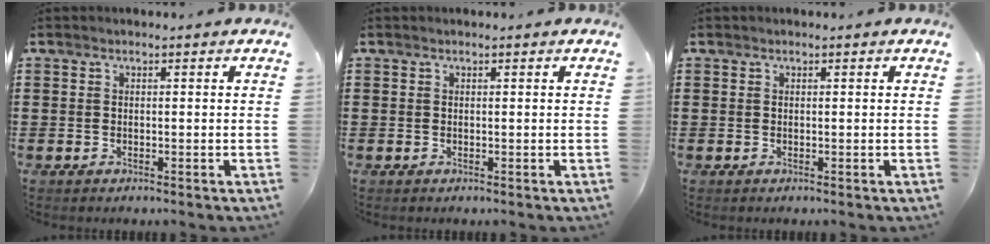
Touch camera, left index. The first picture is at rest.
{"total": 0.0}
{"total": 0.0}